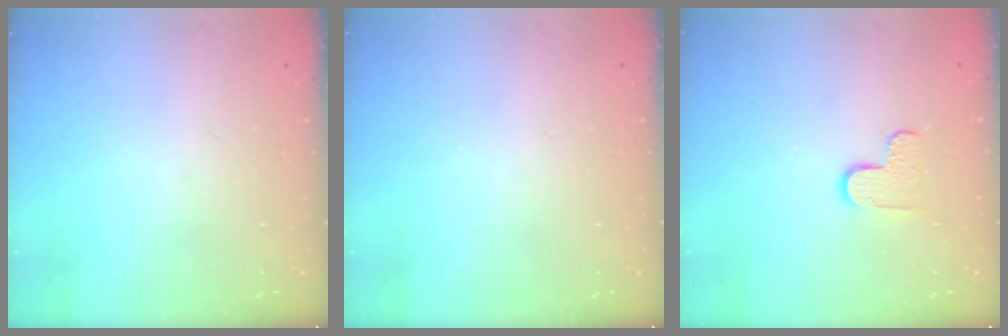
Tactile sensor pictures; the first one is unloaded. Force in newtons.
{"total": 0.0}
{"total": 5.5, "press": 5.5, "slide": 0.5}